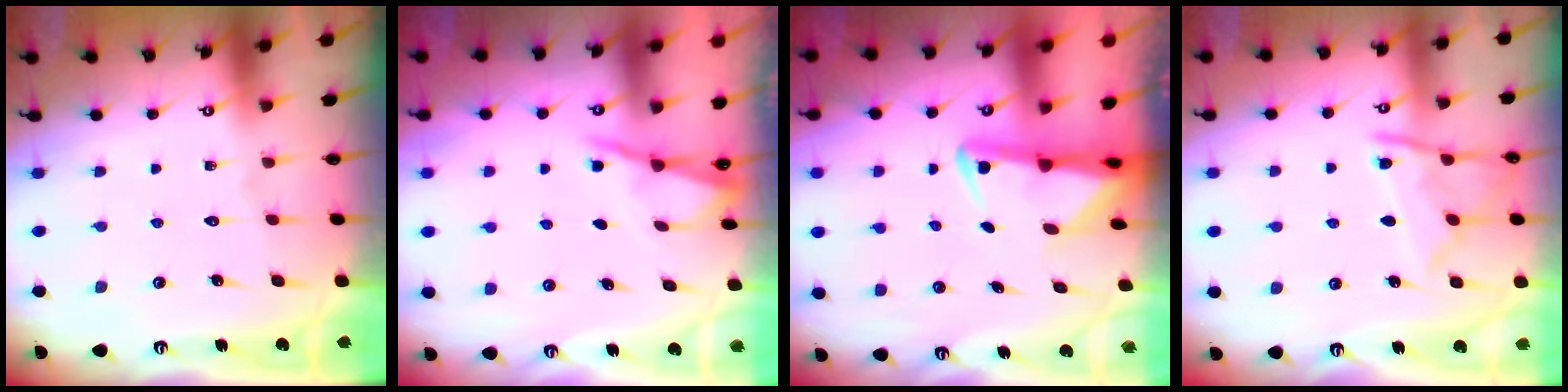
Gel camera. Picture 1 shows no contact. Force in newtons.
{"total": 2.0, "press": 2.0, "slide": 0.2}
{"total": 3.5, "press": 3.4, "slide": 0.6}
{"total": 10.4, "press": 10.3, "slide": 1.1}